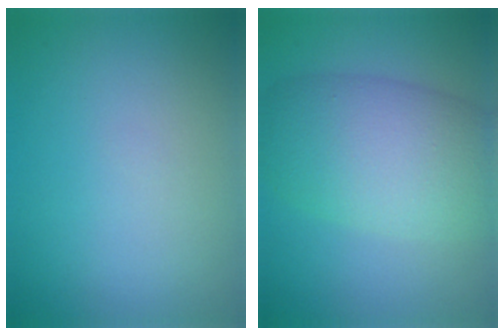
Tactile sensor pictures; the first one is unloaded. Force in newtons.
{"total": 8.9, "press": 8.9, "slide": 0.4}